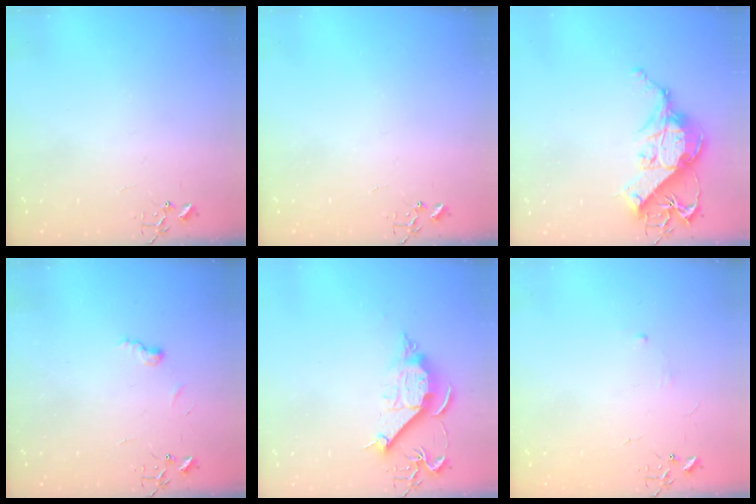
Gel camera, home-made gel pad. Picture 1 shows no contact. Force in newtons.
{"total": 0.0}
{"total": 15.3, "press": 15.1, "slide": 2.1}
{"total": 5.5, "press": 5.5, "slide": 0.6}
{"total": 10.9, "press": 10.9, "slide": 0.7}
{"total": 2.9, "press": 2.8, "slide": 0.5}